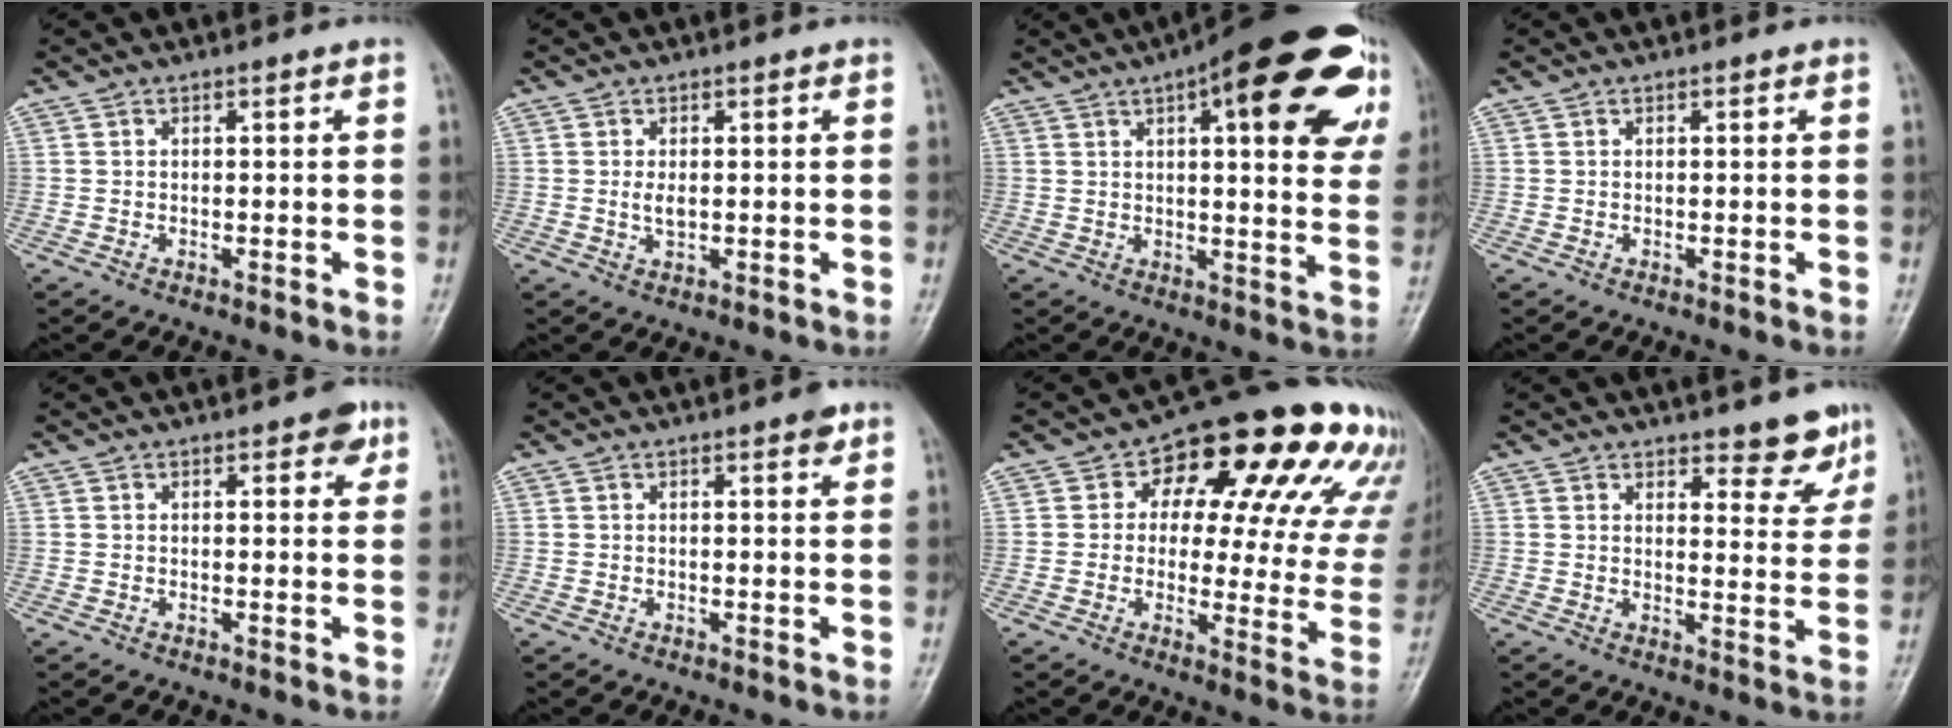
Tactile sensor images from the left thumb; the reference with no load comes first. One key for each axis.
{"total": 2.2, "fx": 0.1, "fy": 1.2, "fz": 1.8, "tx": -0.034, "ty": -0.004, "tz": 0.002}
{"total": 24.8, "fx": 10.8, "fy": 7.9, "fz": 21.0, "tx": -0.244, "ty": -0.002, "tz": 0.137}
{"total": 0.0}
{"total": 3.0, "fx": 1.5, "fy": 1.6, "fz": 2.0, "tx": -0.007, "ty": -0.003, "tz": 0.014}
{"total": 1.8, "fx": 1.1, "fy": 0.7, "fz": 1.3, "tx": -0.013, "ty": -0.003, "tz": 0.011}
{"total": 22.4, "fx": 10.9, "fy": 11.6, "fz": 15.8, "tx": -0.160, "ty": -0.001, "tz": 0.129}
{"total": 6.5, "fx": 5.1, "fy": 2.7, "fz": 3.0, "tx": -0.003, "ty": -0.037, "tz": 0.064}